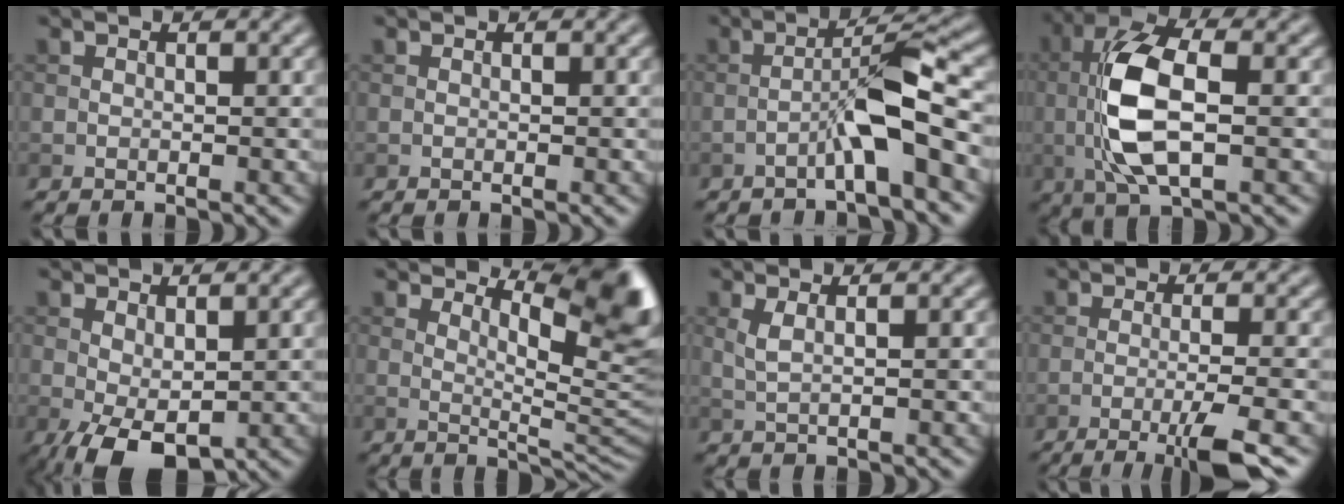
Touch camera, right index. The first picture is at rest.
{"total": 0.0}
{"total": 4.9, "force": [-2.1, 0.4, 4.4], "torque": [-0.077, 0.023, -0.042]}
{"total": 8.6, "force": [0.1, 3.7, 7.8], "torque": [-0.164, 0.006, -0.001]}
{"total": 4.6, "force": [-0.9, 2.3, 3.8], "torque": [-0.080, -0.005, -0.014]}
{"total": 7.3, "force": [4.5, 1.9, 5.5], "torque": [-0.074, -0.007, 0.075]}
{"total": 1.8, "force": [0.7, 0.5, 1.6], "torque": [-0.033, 0.002, 0.013]}
{"total": 5.0, "force": [-2.3, 0.8, 4.4], "torque": [-0.065, -0.002, -0.048]}